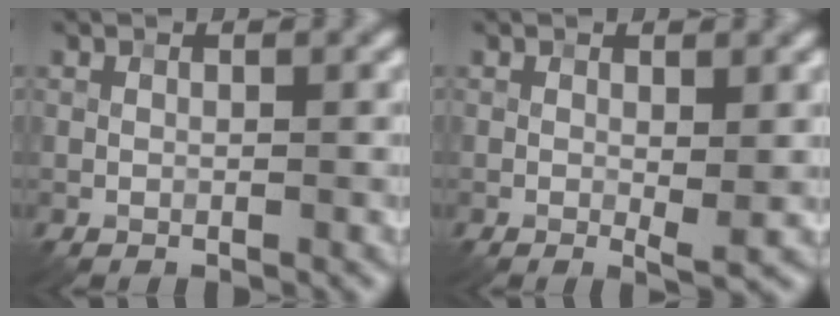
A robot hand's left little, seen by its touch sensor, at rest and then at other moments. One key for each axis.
{"total": 1.5, "fx": 0.1, "fy": 0.2, "fz": 1.4, "tx": -0.021, "ty": -0.008, "tz": -0.001}